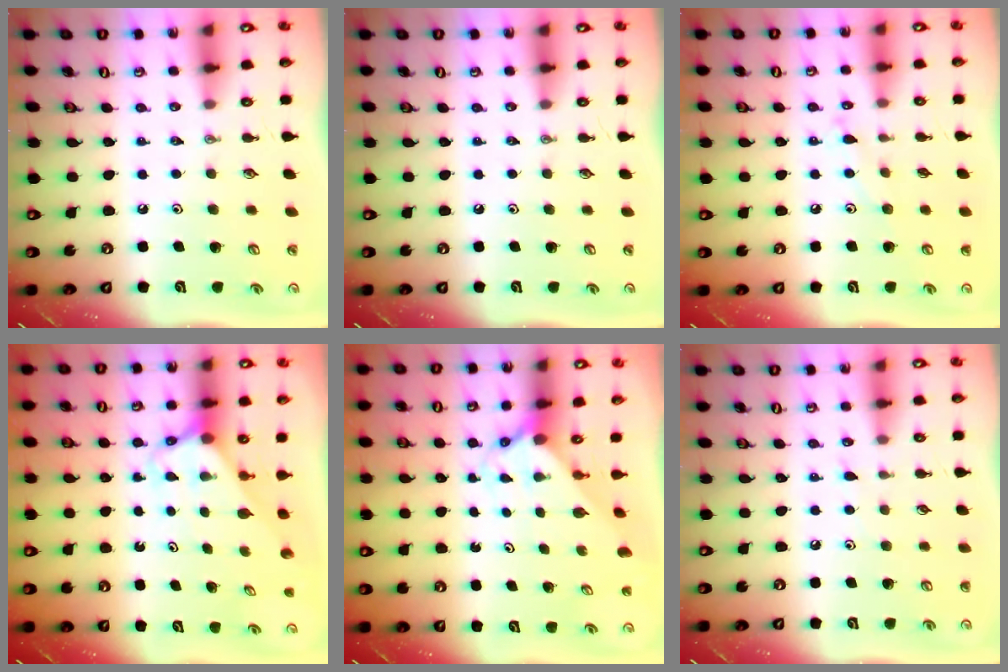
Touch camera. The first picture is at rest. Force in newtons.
{"total": 0.0}
{"total": 7.0, "press": 7.0, "slide": 0.3}
{"total": 2.6, "press": 2.6, "slide": 0.2}
{"total": 1.7, "press": 1.7, "slide": 0.2}
{"total": 6.0, "press": 6.0, "slide": 0.4}